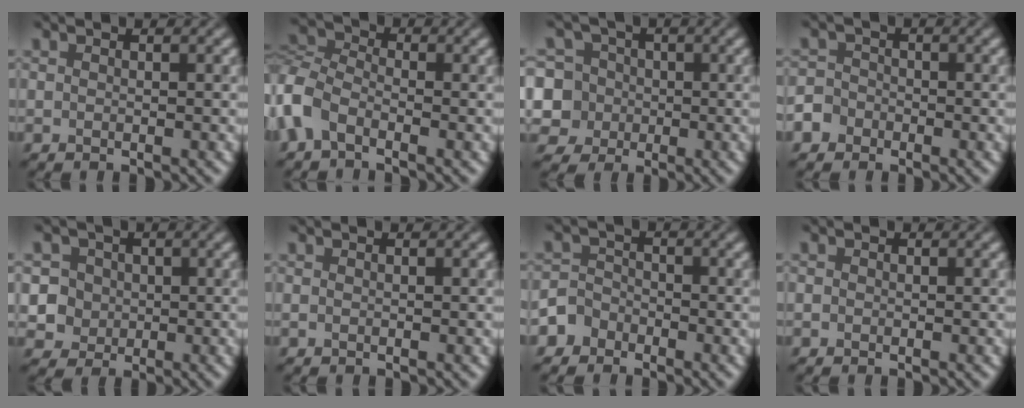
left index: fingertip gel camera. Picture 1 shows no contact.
{"total": 3.8, "force": [-2.4, 2.2, 1.9], "torque": [-0.045, 0.005, -0.065]}
{"total": 8.0, "force": [-1.6, 7.7, 1.2], "torque": [-0.035, 0.011, -0.045]}
{"total": 3.0, "force": [-2.2, 2.0, -0.2], "torque": [0.022, -0.003, -0.044]}
{"total": 6.0, "force": [-1.0, 5.9, 1.0], "torque": [-0.010, 0.017, -0.028]}
{"total": 0.0}
{"total": 2.4, "force": [-1.9, 1.3, -0.5], "torque": [0.023, 0.007, -0.042]}
{"total": 0.5, "force": [-0.3, 0.2, -0.4], "torque": [0.009, 0.000, -0.005]}